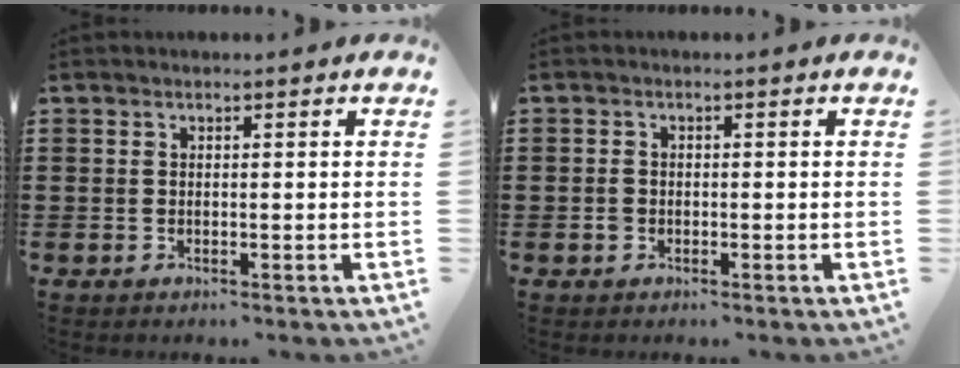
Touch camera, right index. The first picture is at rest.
{"total": 1.1, "force": [-0.5, 0.9, 0.5], "torque": [-0.011, 0.001, -0.010]}